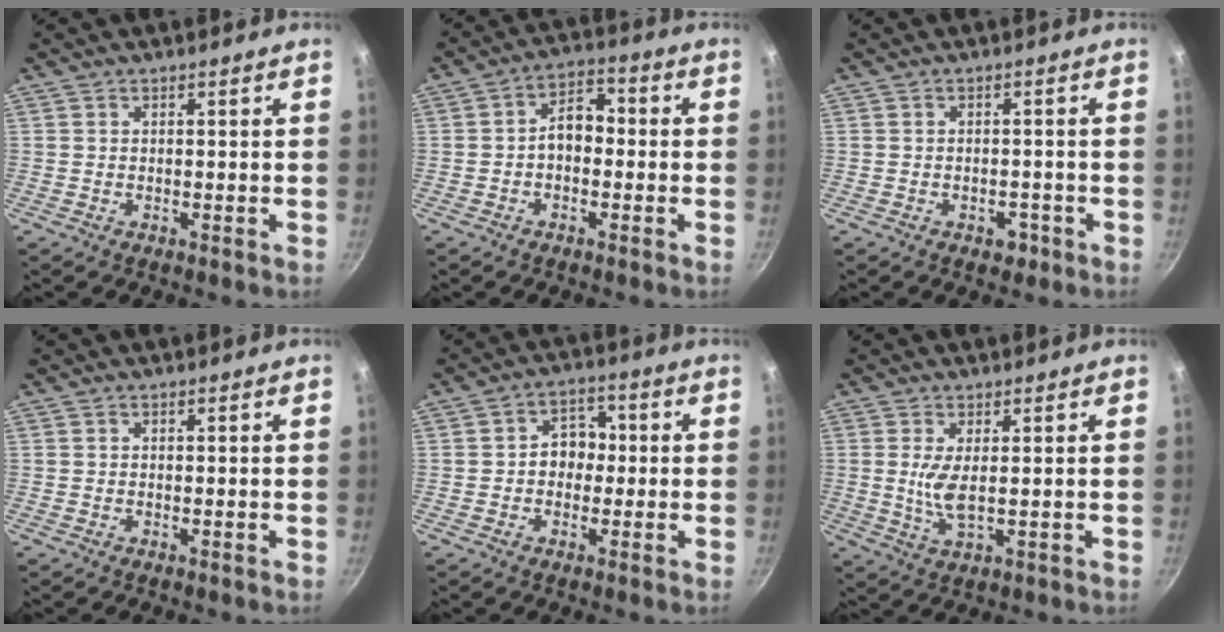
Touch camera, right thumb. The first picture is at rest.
{"total": 6.6, "force": [-0.7, 4.4, 4.9], "torque": [-0.057, 0.028, -0.023]}
{"total": 2.3, "force": [-1.3, 1.5, 1.1], "torque": [-0.002, 0.010, -0.014]}
{"total": 0.0}
{"total": 6.1, "force": [-0.2, 4.8, 3.7], "torque": [-0.025, 0.019, -0.013]}
{"total": 4.5, "force": [0.4, 1.4, 4.2], "torque": [-0.095, -0.014, 0.013]}